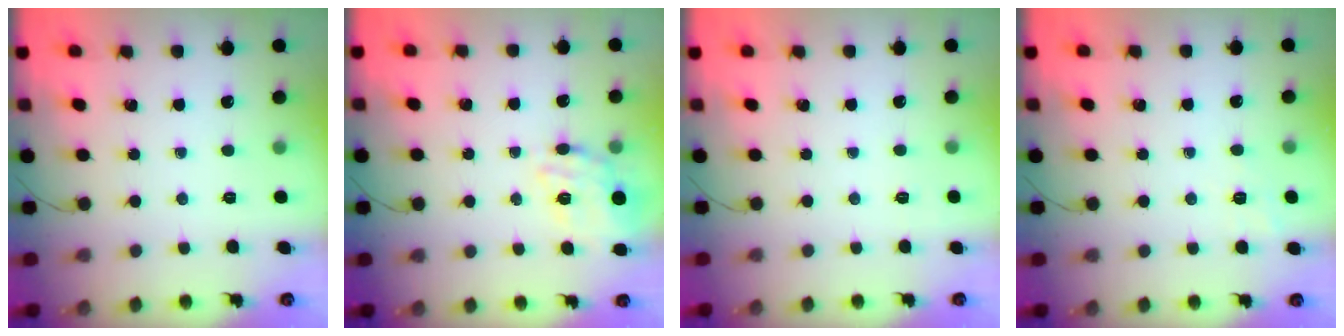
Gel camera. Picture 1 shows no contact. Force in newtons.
{"total": 13.6, "press": 13.3, "slide": 2.8}
{"total": 6.3, "press": 6.1, "slide": 1.6}
{"total": 1.9, "press": 0.0, "slide": 1.9}